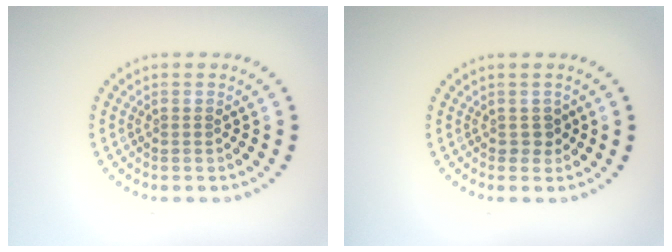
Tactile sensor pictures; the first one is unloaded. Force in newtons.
{"total": 1.1, "press": 1.0, "slide": 0.5}